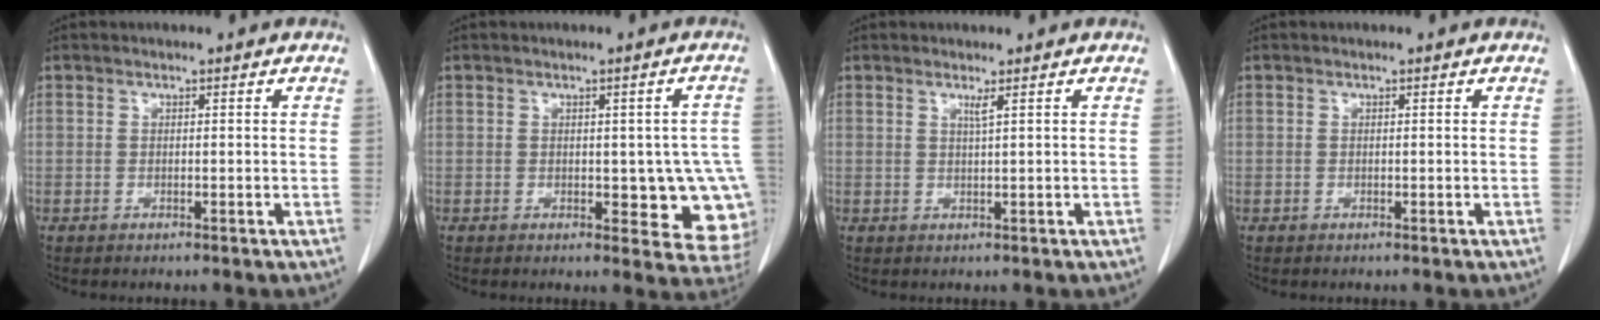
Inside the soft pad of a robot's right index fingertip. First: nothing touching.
{"total": 9.2, "force": [-1.3, 4.3, 8.1], "torque": [-0.071, 0.008, -0.009]}
{"total": 1.1, "force": [0.6, -0.4, 0.8], "torque": [-0.024, -0.008, 0.014]}
{"total": 0.0}